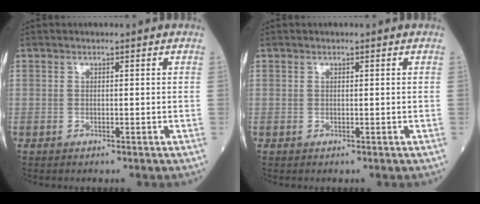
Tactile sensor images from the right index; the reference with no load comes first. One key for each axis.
{"total": 0.0}